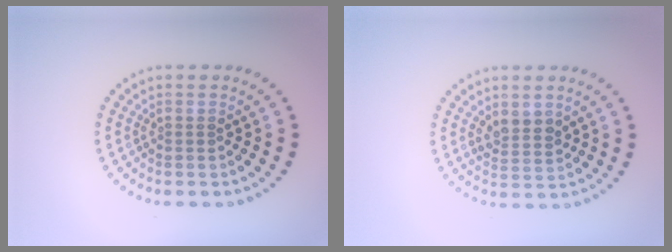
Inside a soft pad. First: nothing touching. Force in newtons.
{"total": 2.0, "press": 1.8, "slide": 0.8}